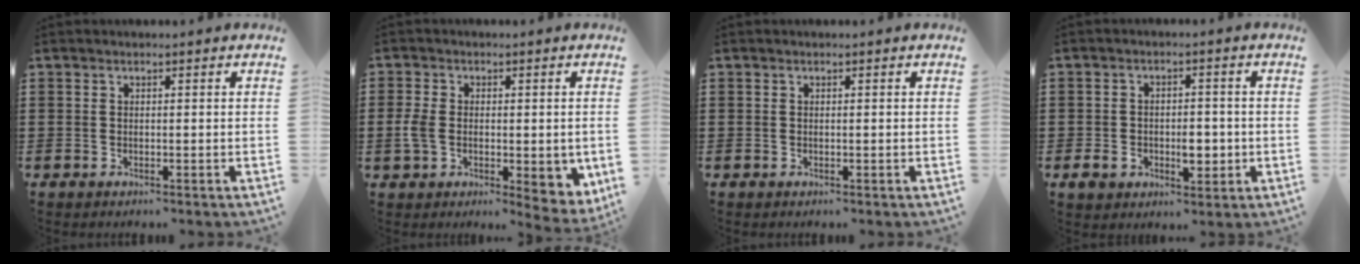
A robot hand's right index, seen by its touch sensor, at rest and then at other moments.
{"total": 5.9, "force": [-0.6, 3.4, 4.8], "torque": [-0.108, 0.002, -0.014]}
{"total": 0.0}
{"total": 5.1, "force": [-1.4, 3.3, 3.6], "torque": [-0.059, 0.005, -0.028]}